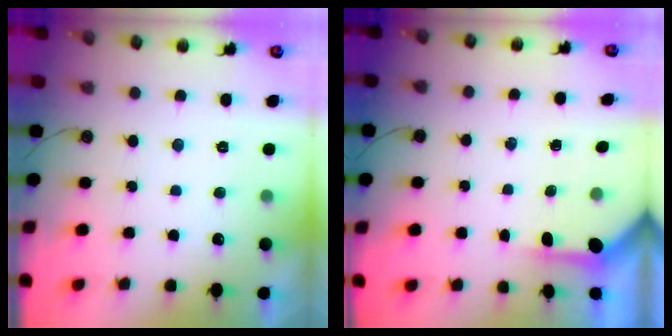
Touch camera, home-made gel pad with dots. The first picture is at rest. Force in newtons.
{"total": 3.3, "press": 3.2, "slide": 0.4}